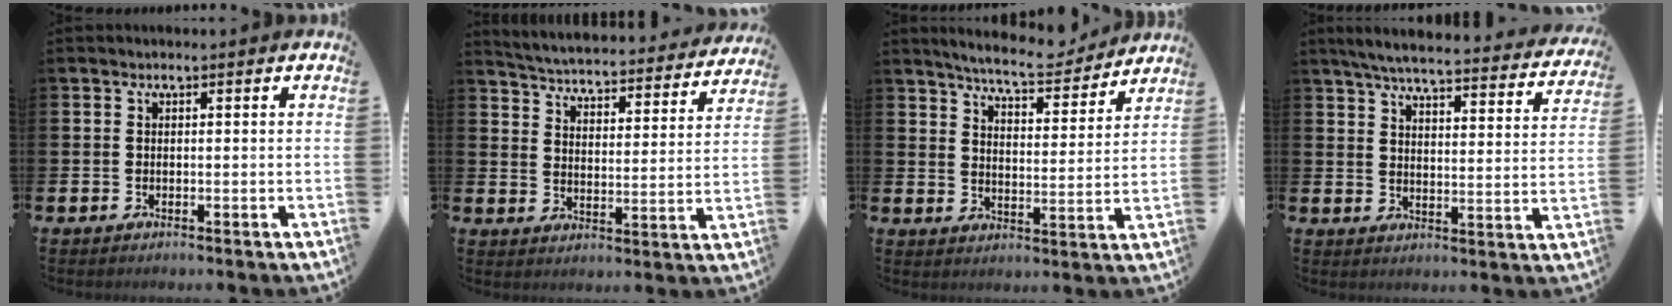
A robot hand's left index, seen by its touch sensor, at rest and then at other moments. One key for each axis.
{"total": 4.6, "fx": 4.5, "fy": 0.6, "fz": 0.8, "tx": -0.040, "ty": -0.043, "tz": 0.072}
{"total": 6.9, "fx": 6.7, "fy": 0.6, "fz": 1.7, "tx": -0.045, "ty": -0.045, "tz": 0.115}
{"total": 5.8, "fx": 5.3, "fy": 0.6, "fz": 2.1, "tx": -0.054, "ty": -0.041, "tz": 0.087}